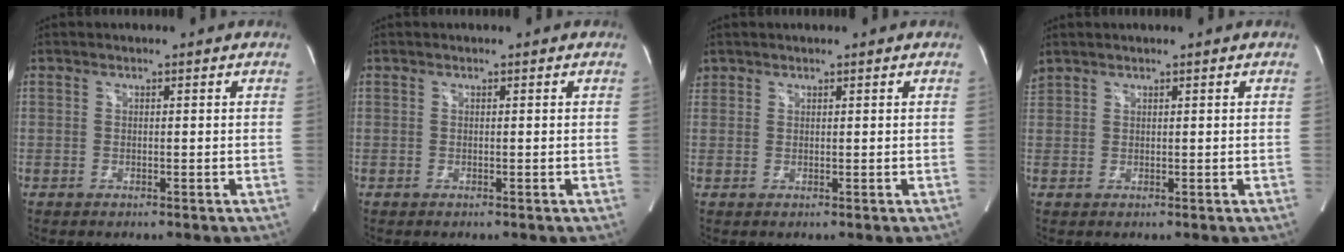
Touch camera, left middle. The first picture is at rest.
{"total": 0.0}
{"total": 1.2, "force": [0.9, 0.7, 0.0], "torque": [0.005, 0.011, 0.016]}
{"total": 1.7, "force": [1.6, 0.4, 0.3], "torque": [-0.022, 0.021, 0.039]}